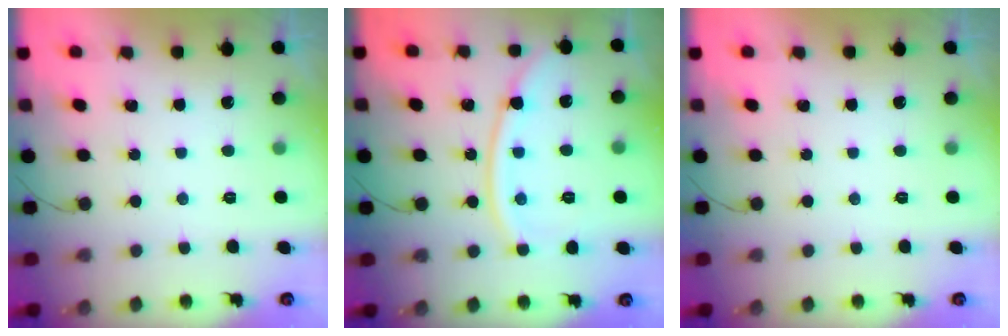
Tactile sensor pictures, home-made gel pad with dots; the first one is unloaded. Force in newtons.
{"total": 12.5, "press": 12.4, "slide": 1.6}
{"total": 0.0}